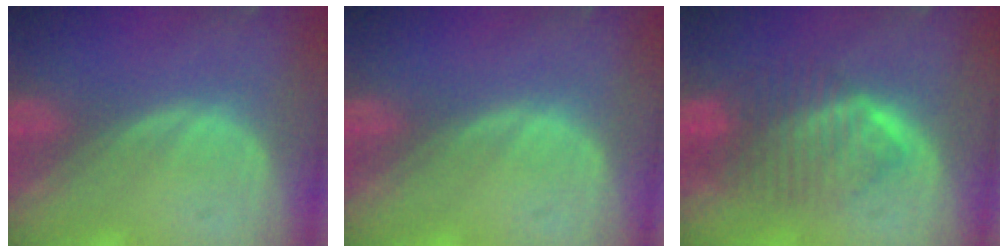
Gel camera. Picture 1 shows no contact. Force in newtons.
{"total": 0.0}
{"total": 6.5, "press": 6.5, "slide": 0.1}